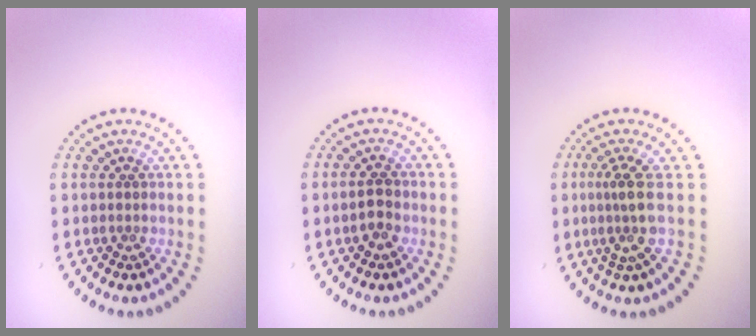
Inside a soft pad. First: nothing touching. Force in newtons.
{"total": 1.9, "press": 1.8, "slide": 0.4}
{"total": 2.7, "press": 2.0, "slide": 1.8}